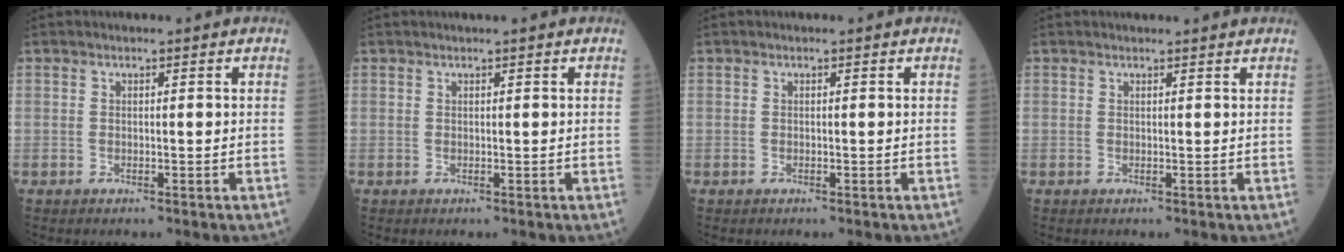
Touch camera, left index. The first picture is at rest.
{"total": 1.3, "force": [1.0, -0.1, 0.8], "torque": [-0.009, 0.009, 0.017]}
{"total": 0.0}
{"total": 2.5, "force": [2.4, -0.2, 0.6], "torque": [-0.008, 0.008, 0.026]}